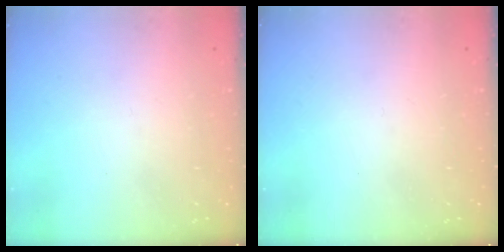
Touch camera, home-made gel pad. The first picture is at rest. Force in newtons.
{"total": 0.0}